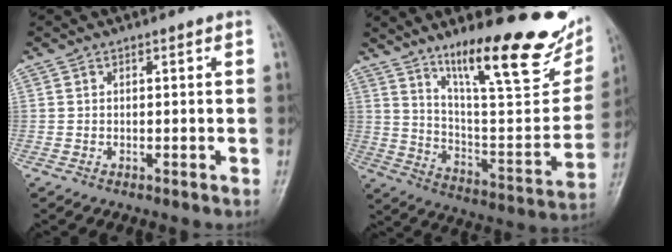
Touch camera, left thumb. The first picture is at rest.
{"total": 27.5, "force": [17.2, 7.5, 20.2], "torque": [-0.257, -0.072, 0.274]}